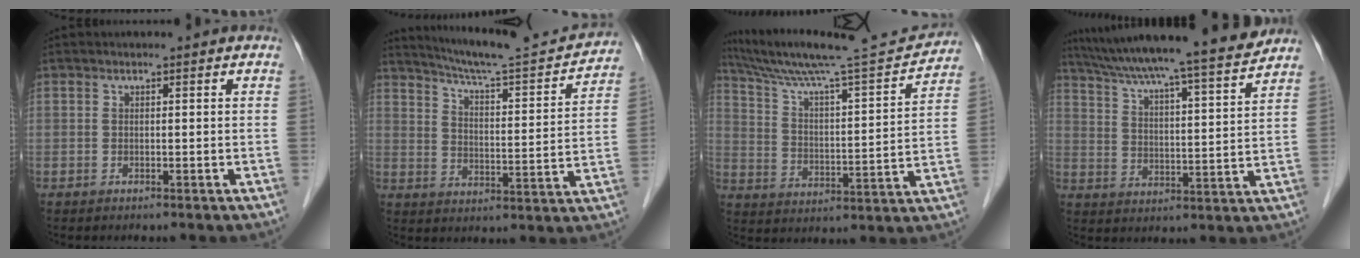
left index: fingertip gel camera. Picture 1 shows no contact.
{"total": 18.2, "force": [17.0, 1.0, 6.6], "torque": [-0.103, -0.024, 0.234]}
{"total": 18.9, "force": [17.7, -0.3, 6.8], "torque": [-0.122, -0.019, 0.270]}
{"total": 19.4, "force": [17.4, -0.5, 8.6], "torque": [-0.143, -0.017, 0.254]}